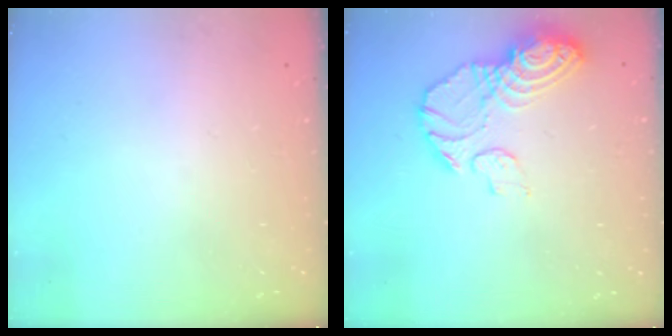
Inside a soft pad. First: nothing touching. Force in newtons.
{"total": 11.9, "press": 11.8, "slide": 1.0}